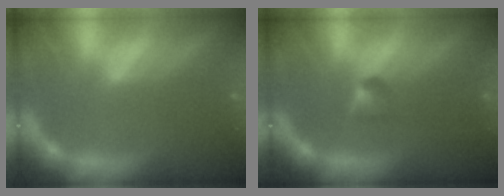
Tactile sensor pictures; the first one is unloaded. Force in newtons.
{"total": 1.4}